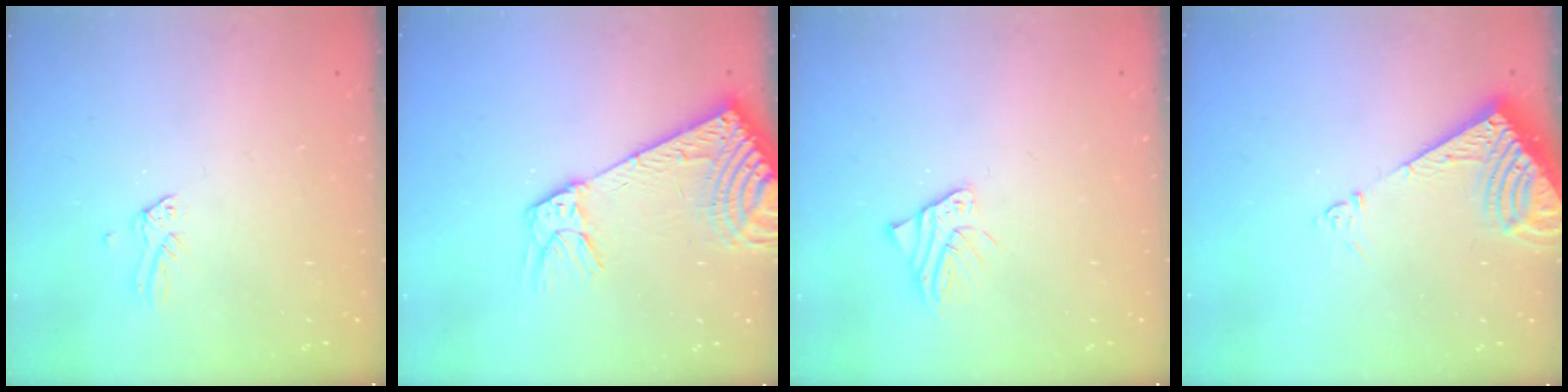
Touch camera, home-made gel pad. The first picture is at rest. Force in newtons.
{"total": 14.2, "press": 13.9, "slide": 3.1}
{"total": 2.8, "press": 2.8, "slide": 0.2}
{"total": 8.2, "press": 8.1, "slide": 0.6}